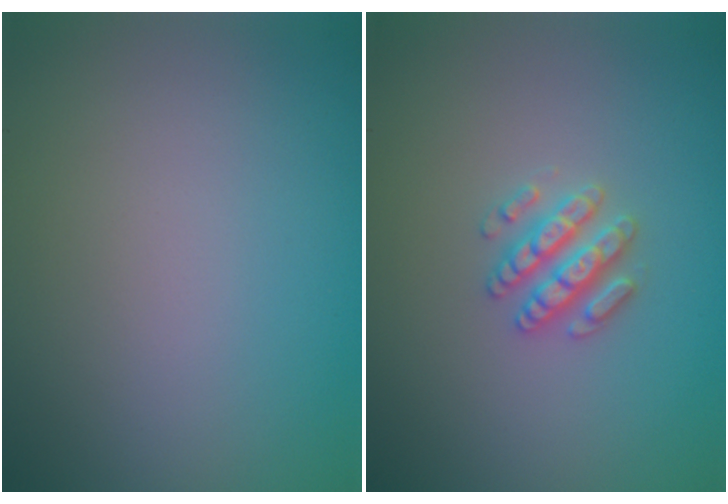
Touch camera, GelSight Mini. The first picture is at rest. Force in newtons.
{"total": 2.6, "press": 2.5, "slide": 0.4}